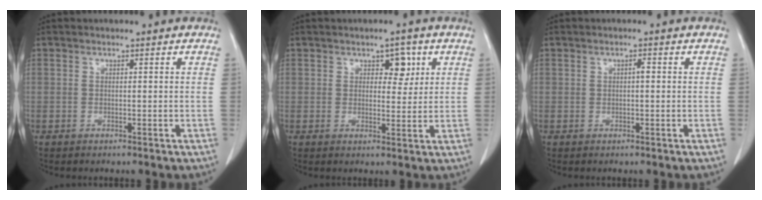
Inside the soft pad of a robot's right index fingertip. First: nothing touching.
{"total": 3.5, "force": [1.5, 2.0, 2.4], "torque": [-0.025, 0.004, 0.021]}
{"total": 0.8, "force": [0.0, 0.2, 0.8], "torque": [-0.013, 0.002, 0.001]}